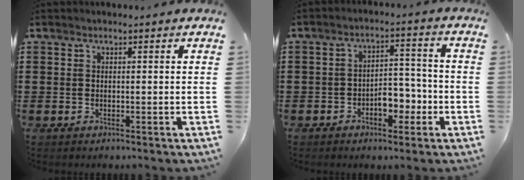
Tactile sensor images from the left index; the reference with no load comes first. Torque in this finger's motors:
{"motor_torque": [0.93, 0.66, 0.14, 0.07]}